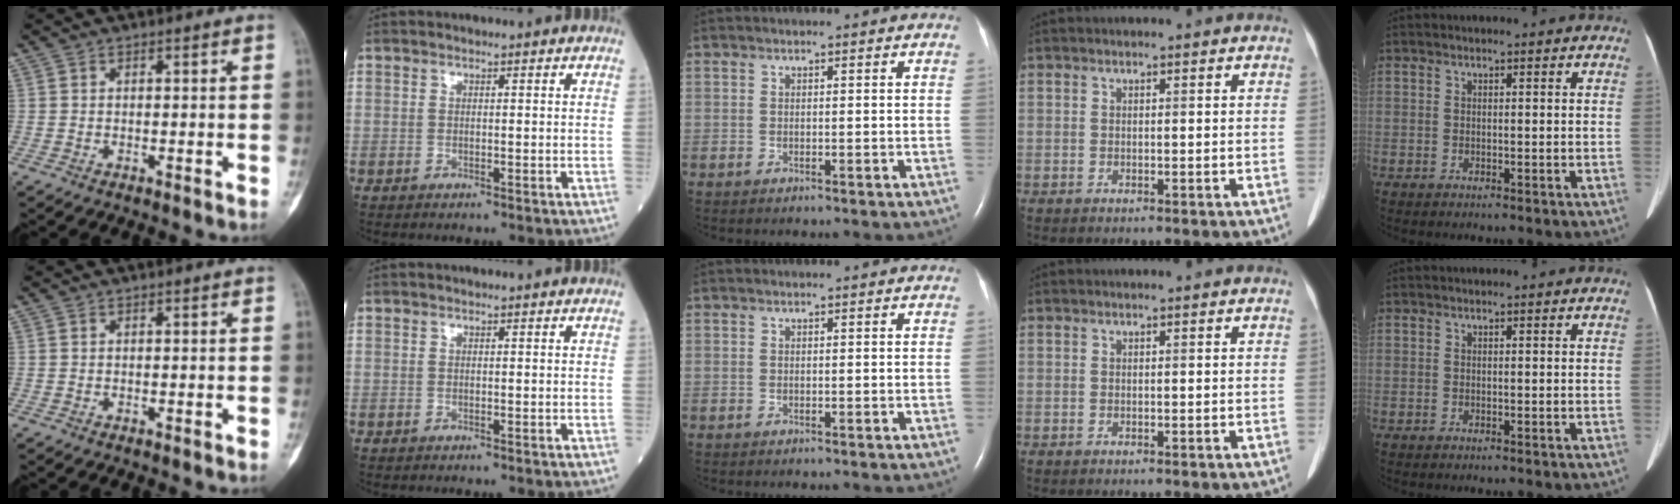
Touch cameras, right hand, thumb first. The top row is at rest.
{}